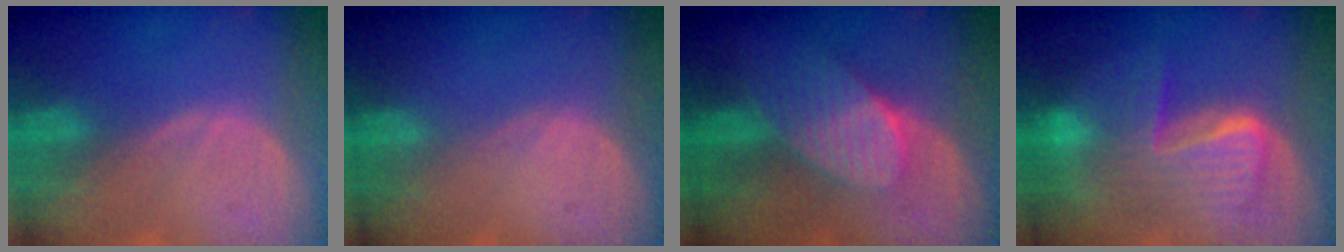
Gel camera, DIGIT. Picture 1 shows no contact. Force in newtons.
{"total": 0.0}
{"total": 7.5, "press": 6.7, "slide": 3.3}
{"total": 9.9, "press": 9.9, "slide": 1.0}